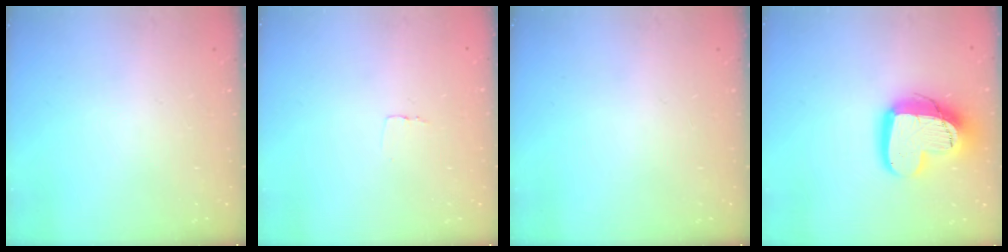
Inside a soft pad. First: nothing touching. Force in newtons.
{"total": 2.6, "press": 2.6, "slide": 0.1}
{"total": 0.0}
{"total": 16.8, "press": 16.7, "slide": 1.5}